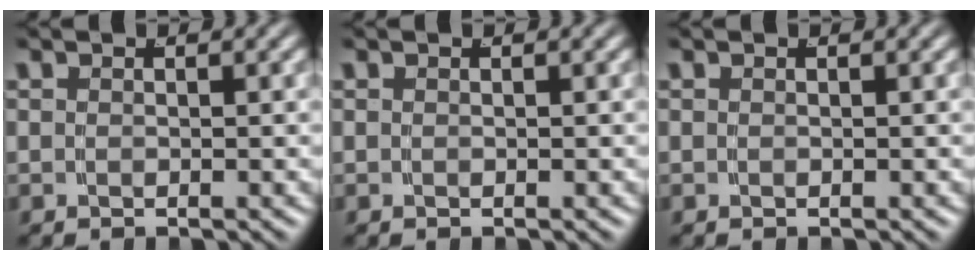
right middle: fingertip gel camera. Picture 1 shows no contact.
{"total": 0.0}
{"total": 0.0}